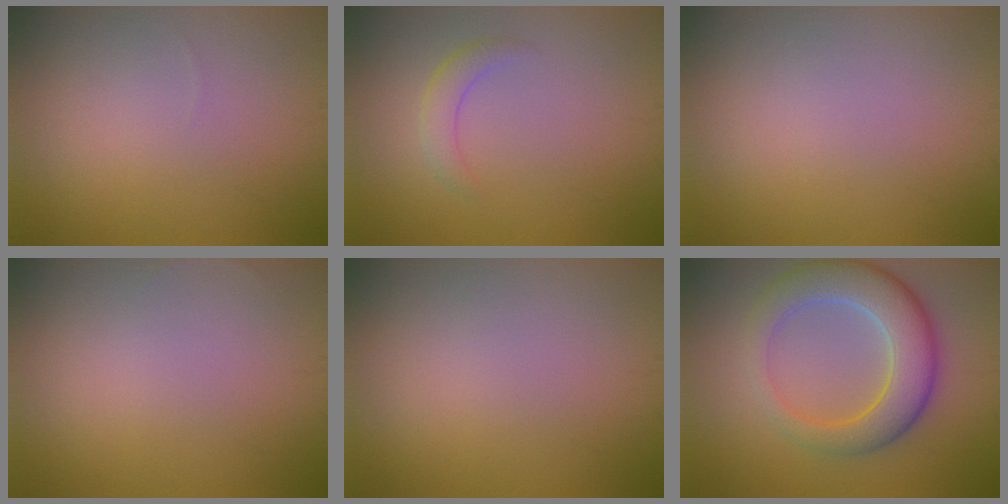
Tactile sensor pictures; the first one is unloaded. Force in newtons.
{"total": 1.7, "press": 1.7, "slide": 0.1}
{"total": 0.0}
{"total": 0.0}
{"total": 0.0}
{"total": 7.0, "press": 6.9, "slide": 0.7}